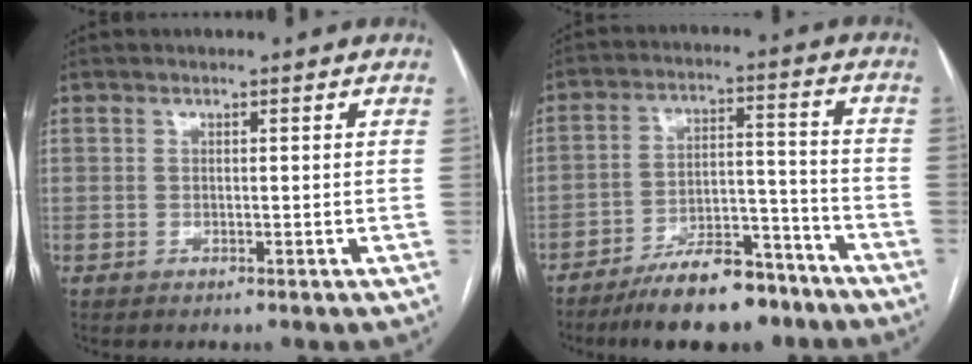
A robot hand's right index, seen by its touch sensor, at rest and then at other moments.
{"total": 13.0, "force": [-10.1, 4.3, 6.9], "torque": [-0.102, 0.025, -0.164]}